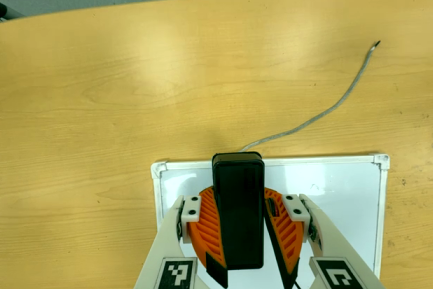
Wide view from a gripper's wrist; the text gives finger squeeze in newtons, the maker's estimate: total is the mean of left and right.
{"total": 11.0, "left": 10.7, "right": 11.4}